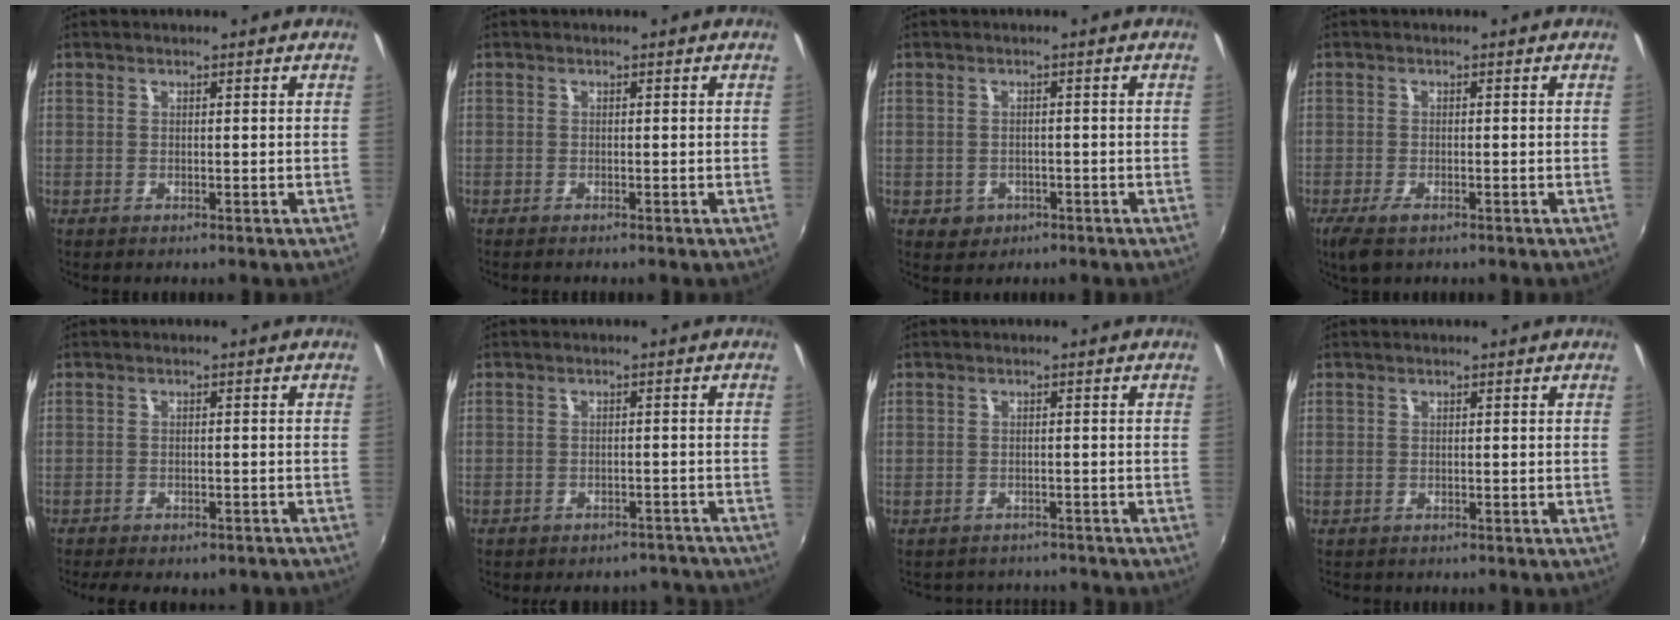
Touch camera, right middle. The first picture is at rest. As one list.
[{"total": 0.5, "force": [-0.5, 0.0, 0.2], "torque": [-0.001, -0.003, -0.011]}, {"total": 3.4, "force": [-1.3, 3.0, 0.9], "torque": [-0.026, -0.001, -0.014]}, {"total": 4.0, "force": [-2.6, 1.5, 2.7], "torque": [-0.062, -0.015, -0.048]}, {"total": 8.6, "force": [-7.0, 3.0, 3.9], "torque": [-0.091, -0.022, -0.091]}, {"total": 10.6, "force": [-9.4, 4.3, 2.4], "torque": [-0.054, 0.008, -0.105]}, {"total": 4.6, "force": [-3.6, 2.7, 0.2], "torque": [-0.004, 0.014, -0.053]}, {"total": 1.1, "force": [-0.6, 0.9, -0.1], "torque": [-0.002, 0.001, -0.009]}]